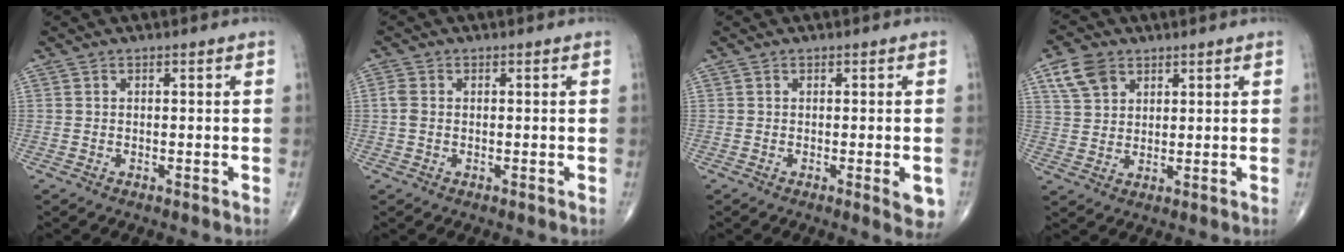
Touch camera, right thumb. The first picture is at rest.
{"total": 1.8, "force": [-0.1, 1.3, 1.3], "torque": [-0.035, 0.001, -0.006]}
{"total": 3.9, "force": [-1.1, 0.9, 3.7], "torque": [-0.039, -0.008, -0.013]}
{"total": 6.8, "force": [3.6, 4.7, 3.5], "torque": [-0.053, -0.007, 0.072]}